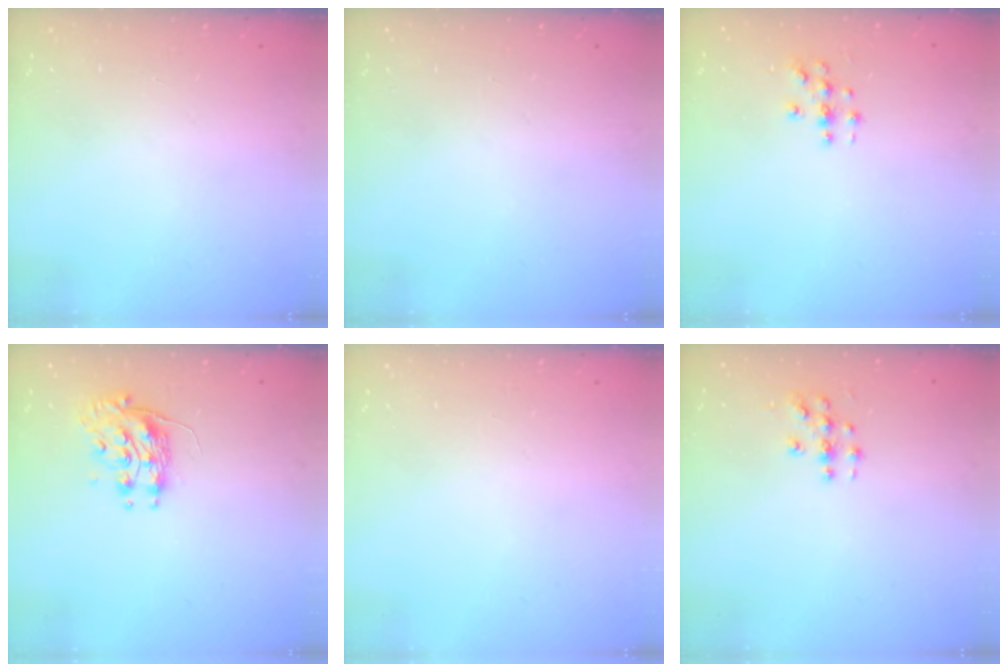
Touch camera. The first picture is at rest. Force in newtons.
{"total": 0.0}
{"total": 3.1, "press": 3.1, "slide": 0.2}
{"total": 8.8, "press": 8.8, "slide": 0.0}
{"total": 0.0}
{"total": 3.9, "press": 3.9, "slide": 0.2}